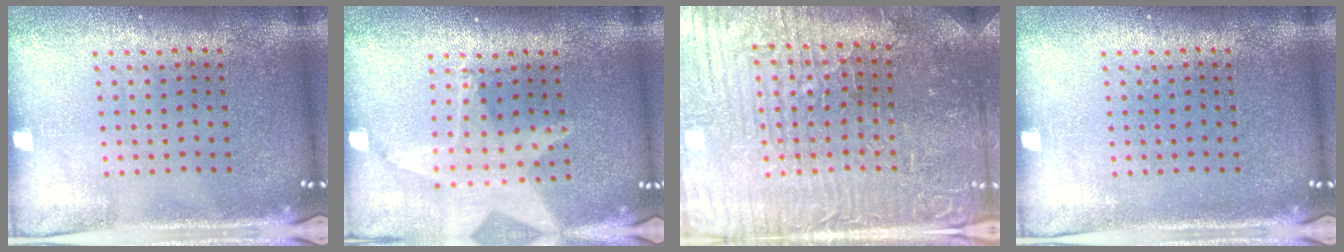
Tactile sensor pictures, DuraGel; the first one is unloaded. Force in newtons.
{"total": 1.4, "press": 1.4, "slide": 0.3}
{"total": 3.9, "press": 3.9, "slide": 0.6}
{"total": 0.0}